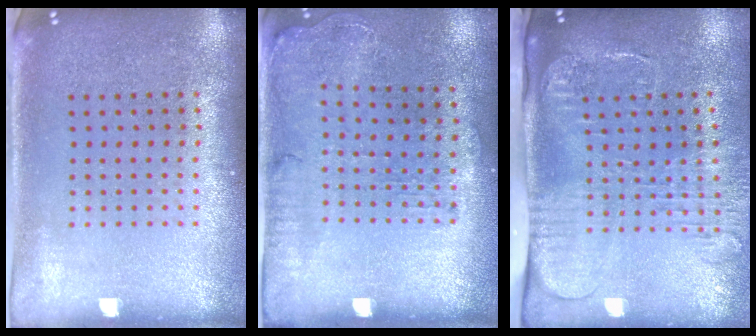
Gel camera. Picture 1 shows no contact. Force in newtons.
{"total": 1.4, "press": 1.2, "slide": 0.7}
{"total": 2.7, "press": 2.0, "slide": 1.7}